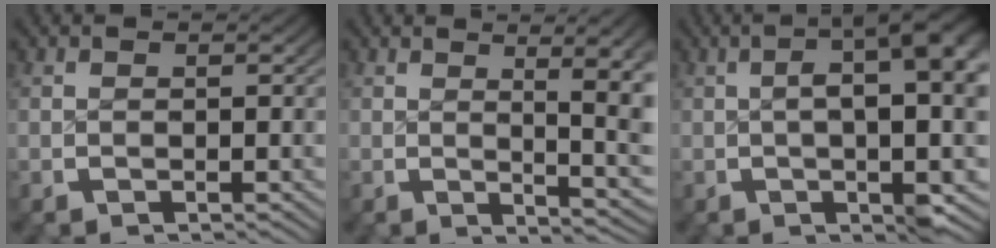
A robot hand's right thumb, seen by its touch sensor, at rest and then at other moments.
{"total": 6.3, "force": [-0.1, 2.4, 5.8], "torque": [-0.077, -0.012, 0.007]}
{"total": 9.6, "force": [1.1, 3.8, 8.8], "torque": [-0.103, 0.016, 0.004]}